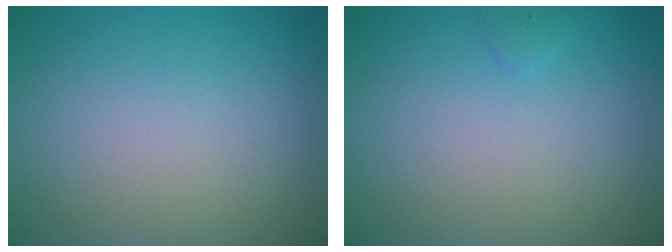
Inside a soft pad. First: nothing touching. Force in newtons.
{"total": 0.5, "press": 0.5, "slide": 0.1}